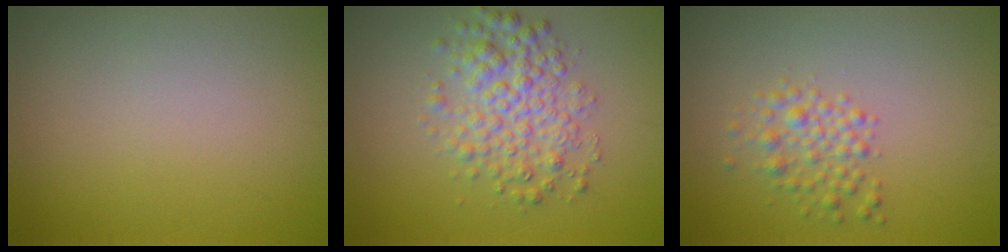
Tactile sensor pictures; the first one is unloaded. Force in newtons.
{"total": 4.3, "press": 4.3, "slide": 0.1}
{"total": 2.3, "press": 2.3, "slide": 0.0}